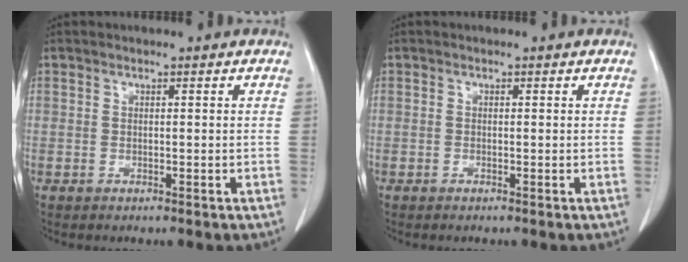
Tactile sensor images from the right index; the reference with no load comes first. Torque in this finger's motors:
{"motor_torque": [-0.05, 0.00, -0.05, -0.03]}